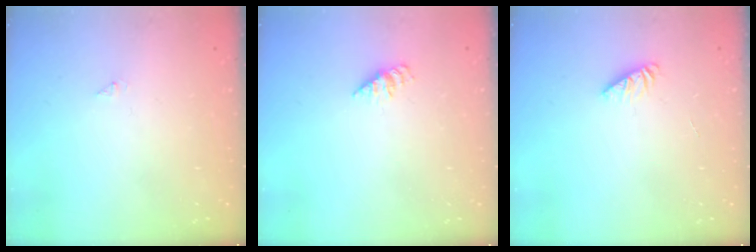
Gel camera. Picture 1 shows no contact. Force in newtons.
{"total": 1.6, "press": 1.6, "slide": 0.2}
{"total": 1.8, "press": 1.8, "slide": 0.3}